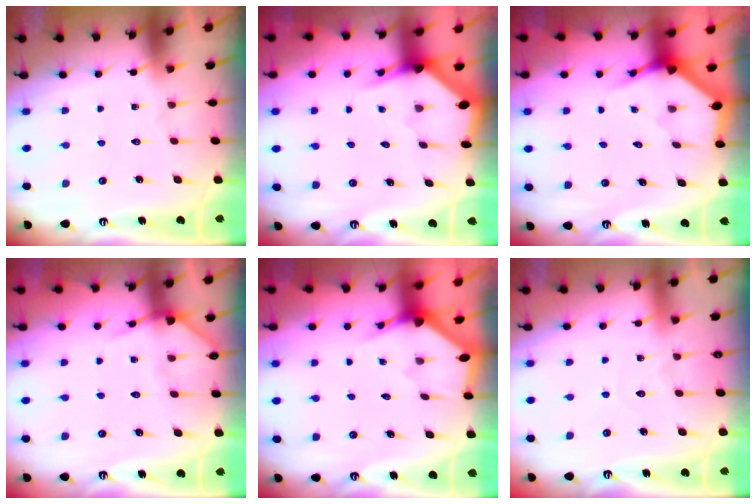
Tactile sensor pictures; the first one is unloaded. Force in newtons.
{"total": 3.2, "press": 3.2, "slide": 0.3}
{"total": 3.4, "press": 3.4, "slide": 0.1}
{"total": 5.2, "press": 5.2, "slide": 0.5}
{"total": 2.6, "press": 2.6, "slide": 0.2}
{"total": 4.3, "press": 4.3, "slide": 0.5}